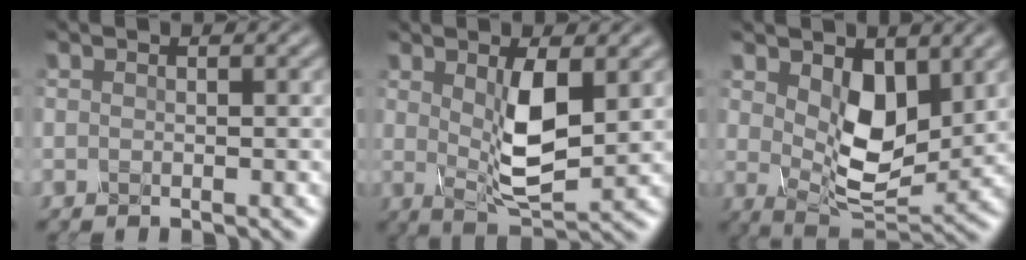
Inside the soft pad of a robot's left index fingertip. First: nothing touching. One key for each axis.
{"total": 4.7, "fx": 1.0, "fy": 1.3, "fz": 4.4, "tx": -0.086, "ty": -0.004, "tz": 0.022}
{"total": 5.7, "fx": 1.9, "fy": 3.1, "fz": 4.4, "tx": -0.084, "ty": -0.011, "tz": 0.039}